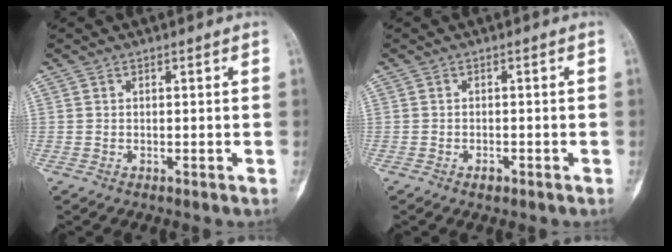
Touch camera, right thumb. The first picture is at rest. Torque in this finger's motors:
{"motor_torque": [0.38, 0.02, -0.07, -0.09, 0.03]}